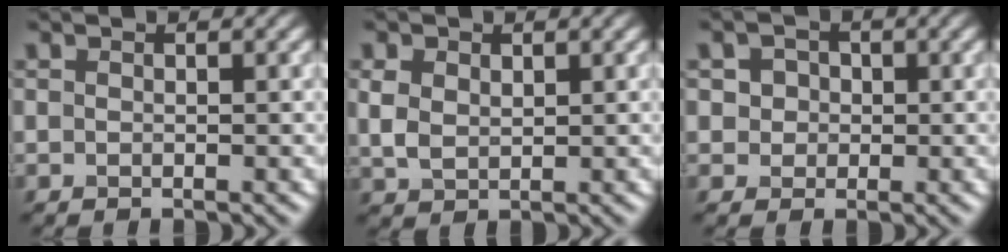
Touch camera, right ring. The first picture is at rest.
{"total": 2.4, "force": [0.9, 1.8, 1.5], "torque": [-0.035, -0.002, 0.021]}
{"total": 2.8, "force": [0.8, 2.4, 1.2], "torque": [-0.013, 0.009, 0.007]}